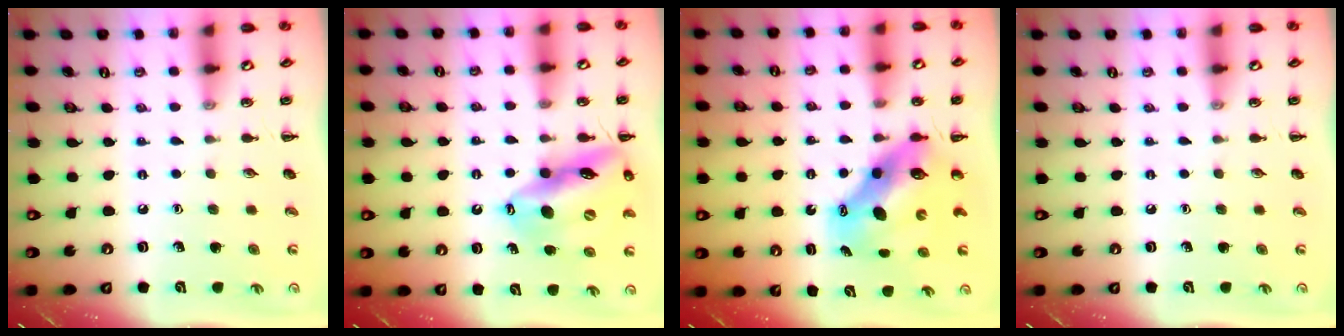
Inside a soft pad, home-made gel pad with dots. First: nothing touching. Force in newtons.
{"total": 17.5, "press": 17.1, "slide": 4.0}
{"total": 10.1, "press": 9.7, "slide": 2.7}
{"total": 0.0}